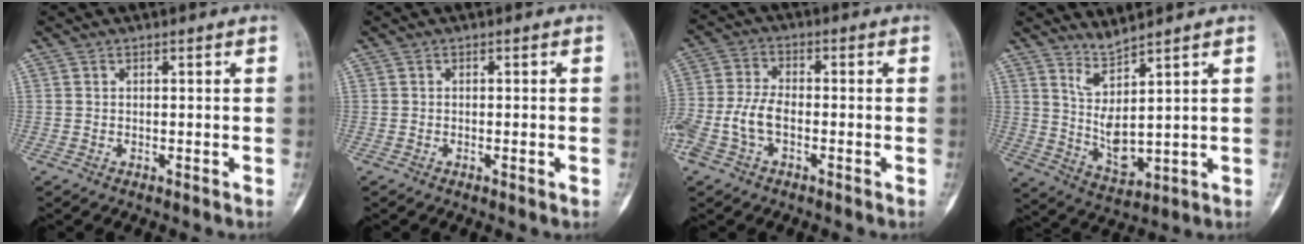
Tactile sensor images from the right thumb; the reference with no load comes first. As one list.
[{"total": 0.9, "force": [-0.3, 0.2, 0.8], "torque": [-0.013, -0.002, -0.004]}, {"total": 7.5, "force": [-2.3, 4.1, 5.8], "torque": [-0.142, 0.021, -0.048]}, {"total": 5.8, "force": [4.4, 0.6, 3.8], "torque": [-0.076, -0.066, 0.104]}]